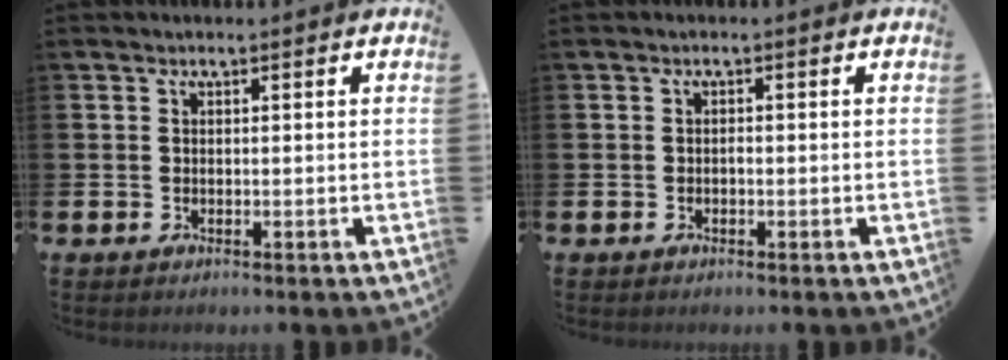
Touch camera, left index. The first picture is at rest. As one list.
[{"total": 0.5, "force": [-0.3, 0.3, 0.3], "torque": [-0.010, 0.000, -0.005]}]